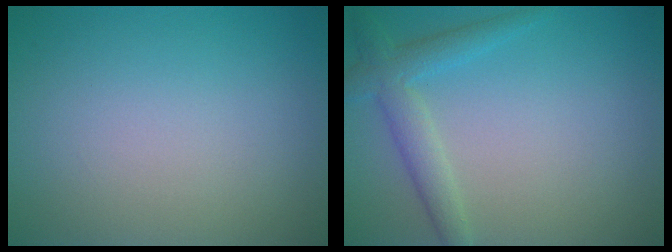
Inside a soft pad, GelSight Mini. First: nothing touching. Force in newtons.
{"total": 3.0, "press": 3.0, "slide": 0.0}